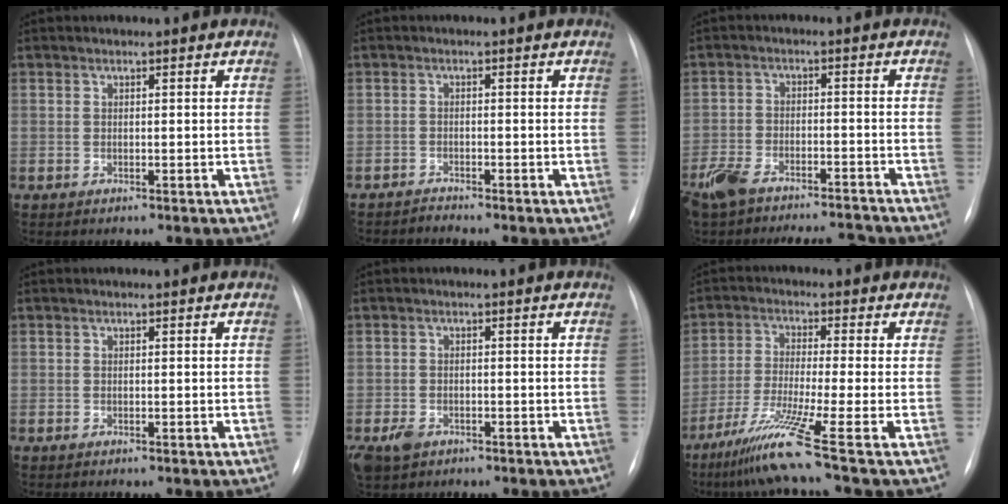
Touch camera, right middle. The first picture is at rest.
{"total": 1.2, "force": [-1.1, -0.2, -0.5], "torque": [0.012, -0.008, -0.021]}
{"total": 12.2, "force": [-10.8, 3.1, 4.8], "torque": [-0.091, 0.011, -0.169]}
{"total": 0.0}
{"total": 4.0, "force": [-2.3, 2.7, 1.8], "torque": [-0.042, -0.004, -0.034]}
{"total": 9.8, "force": [-6.4, -2.7, 6.9], "torque": [-0.132, -0.041, -0.122]}